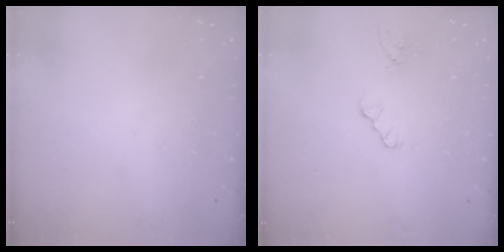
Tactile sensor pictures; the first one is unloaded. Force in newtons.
{"total": 1.7, "press": 1.7, "slide": 0.3}